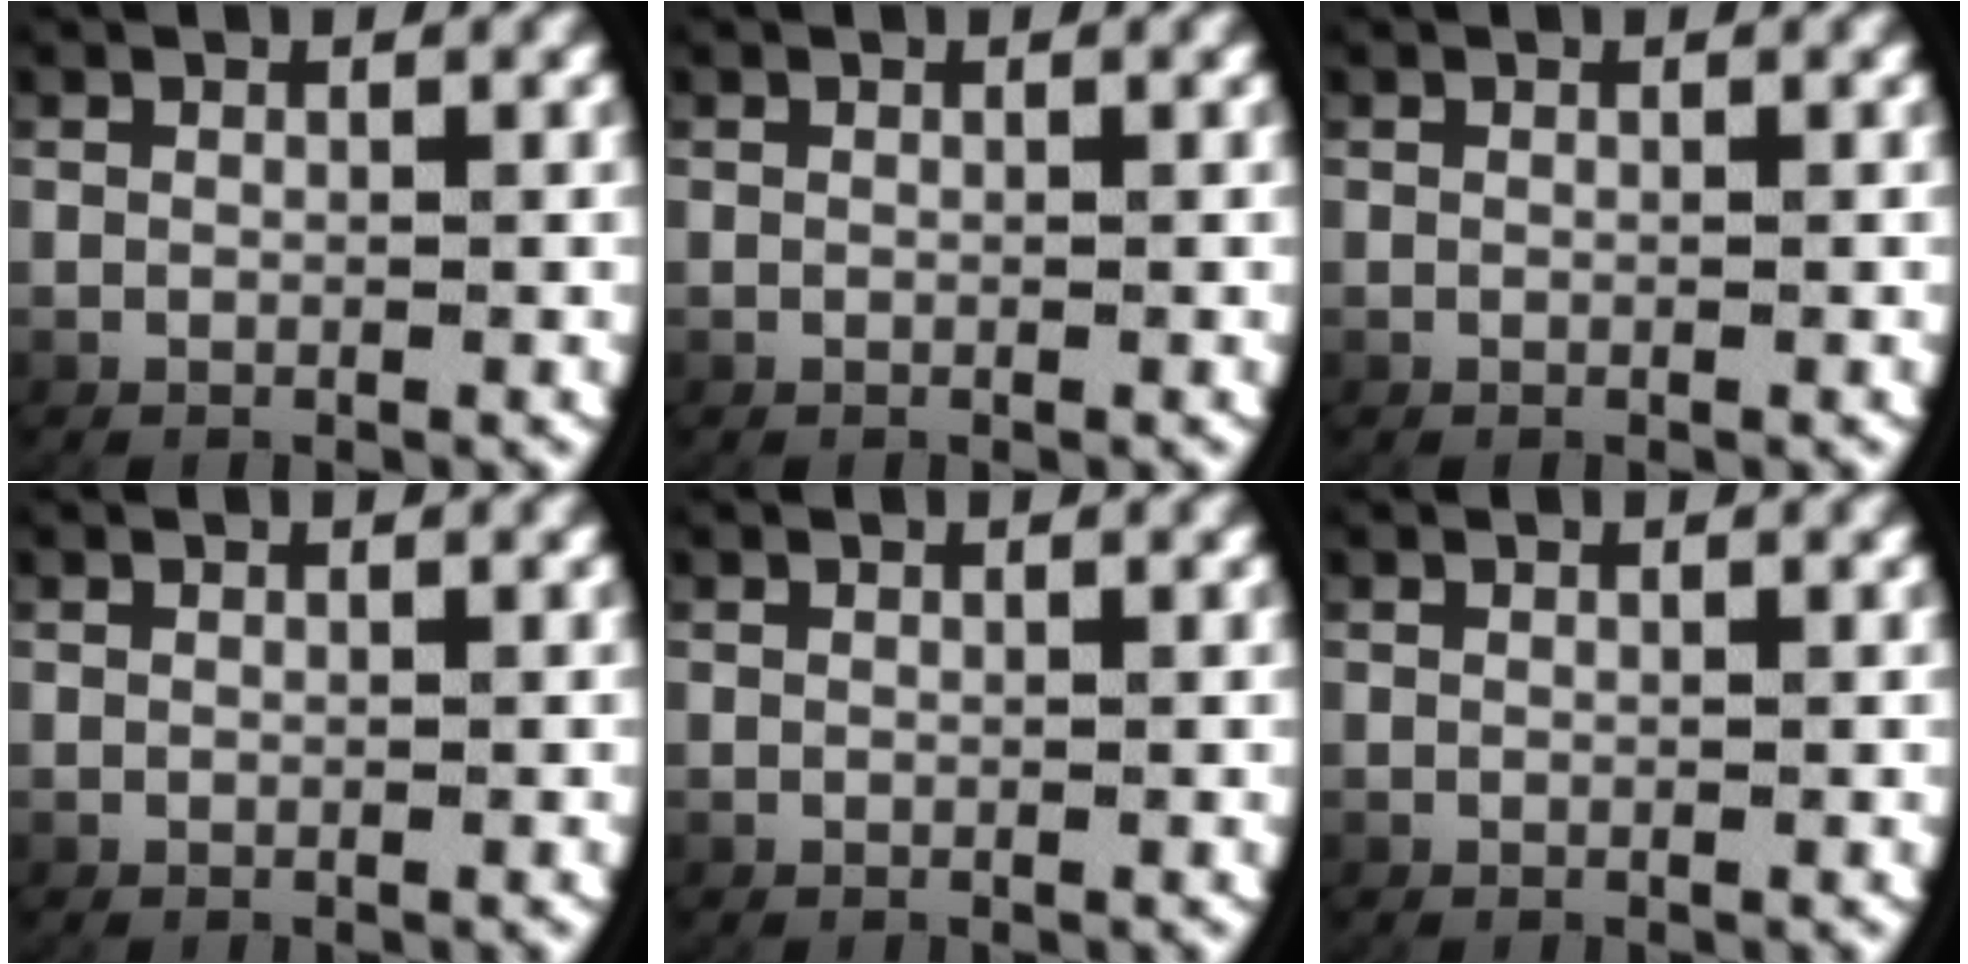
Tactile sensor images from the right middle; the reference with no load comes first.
{"total": 0.0}
{"total": 0.0}
{"total": 0.0}
{"total": 0.0}
{"total": 0.0}